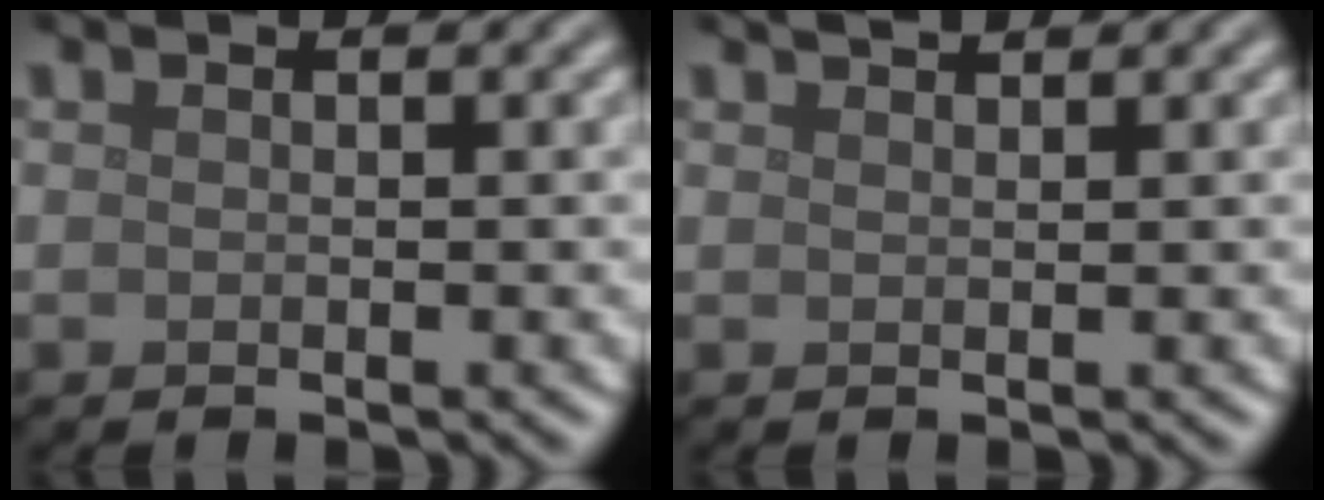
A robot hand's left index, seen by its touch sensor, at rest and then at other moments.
{"total": 1.1, "force": [1.0, 0.1, 0.3], "torque": [-0.005, -0.001, 0.014]}